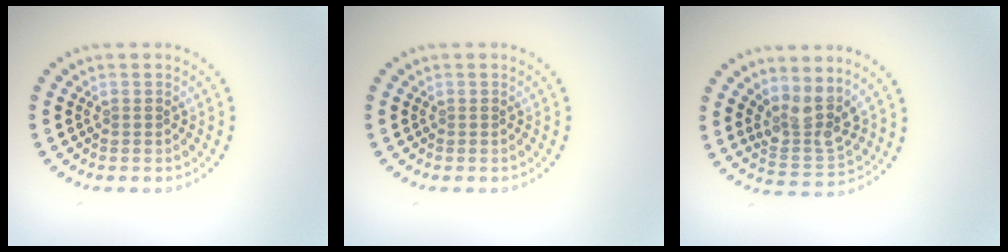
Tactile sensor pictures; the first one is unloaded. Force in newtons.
{"total": 0.0}
{"total": 3.7, "press": 3.2, "slide": 1.9}